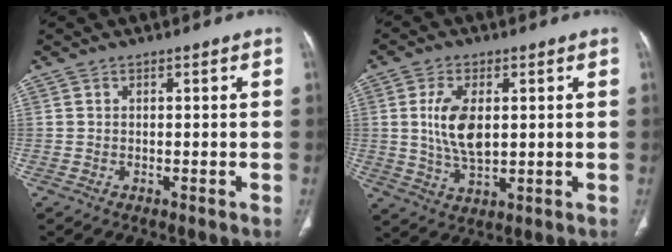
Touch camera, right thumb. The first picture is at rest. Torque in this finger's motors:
{"motor_torque": [1.58, 2.72, 1.37, -0.40, 0.34]}